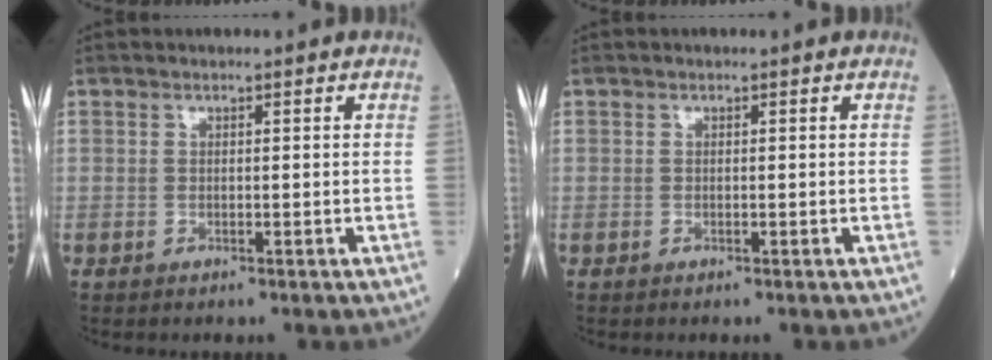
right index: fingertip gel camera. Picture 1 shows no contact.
{"total": 0.0}